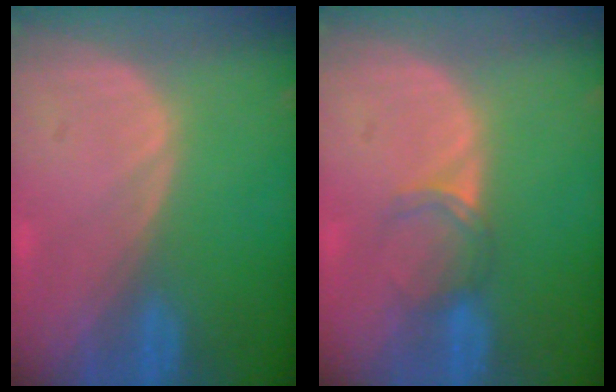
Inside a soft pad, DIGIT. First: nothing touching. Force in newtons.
{"total": 2.9, "press": 2.5, "slide": 1.5}